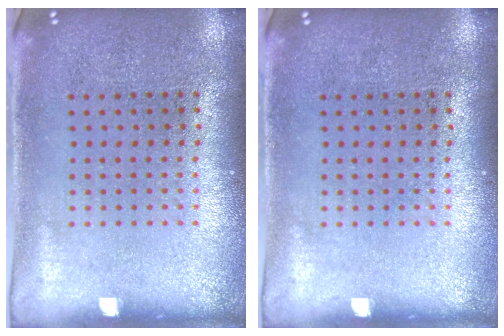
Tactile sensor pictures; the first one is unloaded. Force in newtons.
{"total": 0.0}